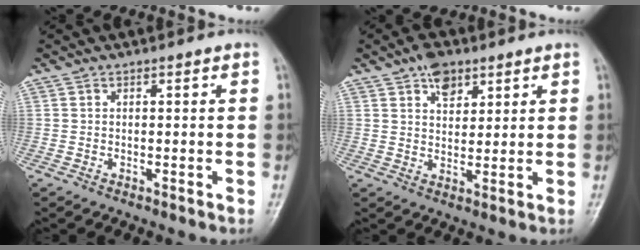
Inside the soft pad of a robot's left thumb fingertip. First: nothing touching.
{"total": 5.6, "force": [3.3, 3.3, 3.0], "torque": [-0.026, -0.017, 0.053]}